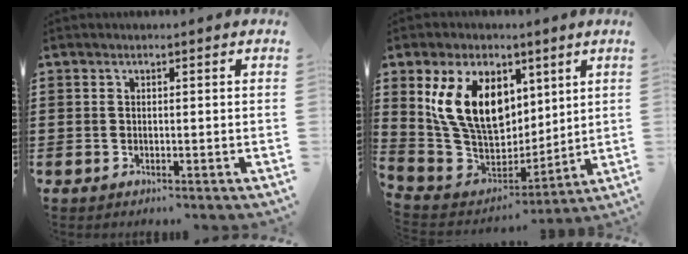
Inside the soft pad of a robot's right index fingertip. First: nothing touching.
{"total": 13.2, "force": [4.7, 9.0, 8.3], "torque": [-0.205, 0.003, 0.090]}